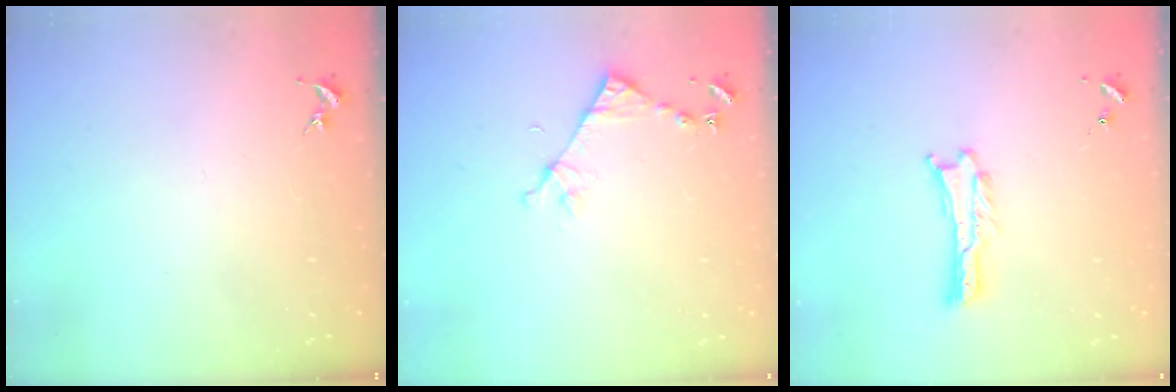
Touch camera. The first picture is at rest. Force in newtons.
{"total": 4.5, "press": 4.5, "slide": 0.3}
{"total": 0.0}